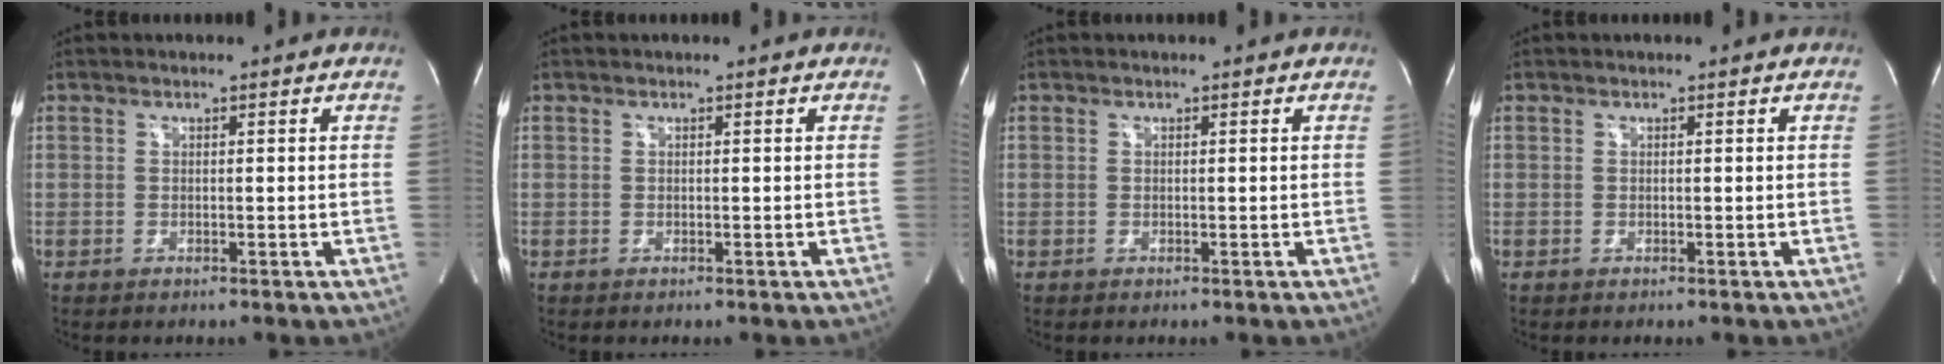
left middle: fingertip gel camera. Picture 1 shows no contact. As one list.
[{"total": 0.0}, {"total": 0.0}, {"total": 0.0}]